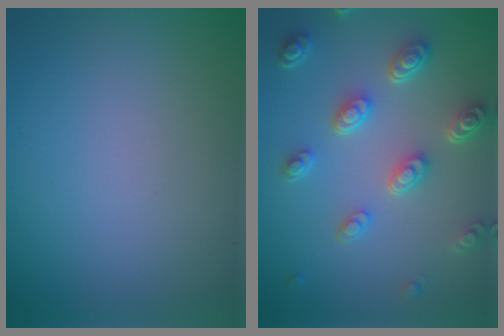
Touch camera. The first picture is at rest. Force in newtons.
{"total": 4.9, "press": 3.8, "slide": 3.1}